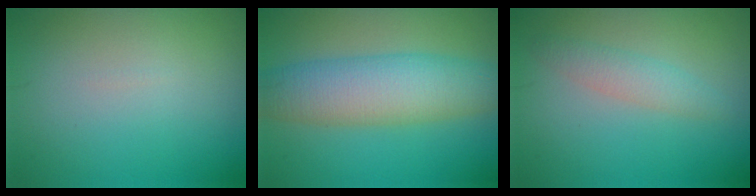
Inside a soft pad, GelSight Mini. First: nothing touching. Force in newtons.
{"total": 7.1, "press": 7.1, "slide": 0.2}
{"total": 2.0, "press": 2.0, "slide": 0.0}